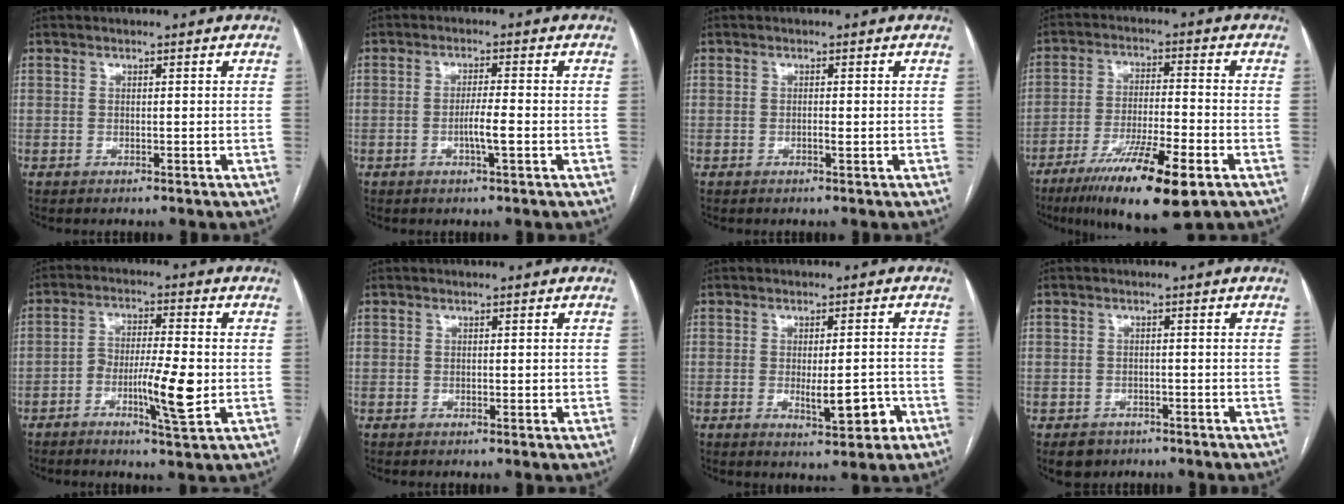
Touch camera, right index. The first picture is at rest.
{"total": 3.7, "force": [-1.1, -0.1, 3.5], "torque": [-0.065, -0.003, -0.020]}
{"total": 0.8, "force": [-0.3, 0.0, 0.7], "torque": [-0.018, 0.000, -0.004]}
{"total": 14.3, "force": [-8.5, 1.4, 11.5], "torque": [-0.202, -0.034, -0.143]}
{"total": 4.0, "force": [-1.4, 0.1, 3.7], "torque": [-0.060, -0.001, -0.021]}
{"total": 1.0, "force": [-0.1, 0.4, 1.0], "torque": [-0.018, -0.001, 0.000]}
{"total": 6.0, "force": [-1.9, 1.6, 5.5], "torque": [-0.082, -0.005, -0.019]}
{"total": 3.4, "force": [-2.1, 2.6, 0.4], "torque": [-0.005, 0.007, -0.027]}